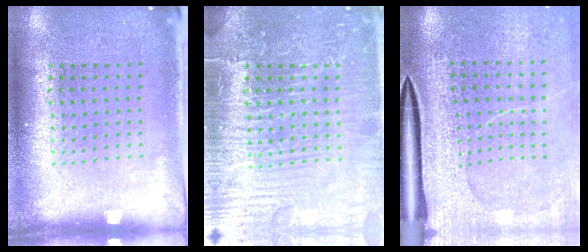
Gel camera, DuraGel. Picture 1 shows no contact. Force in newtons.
{"total": 7.7, "press": 7.6, "slide": 0.9}
{"total": 4.0, "press": 3.3, "slide": 2.3}